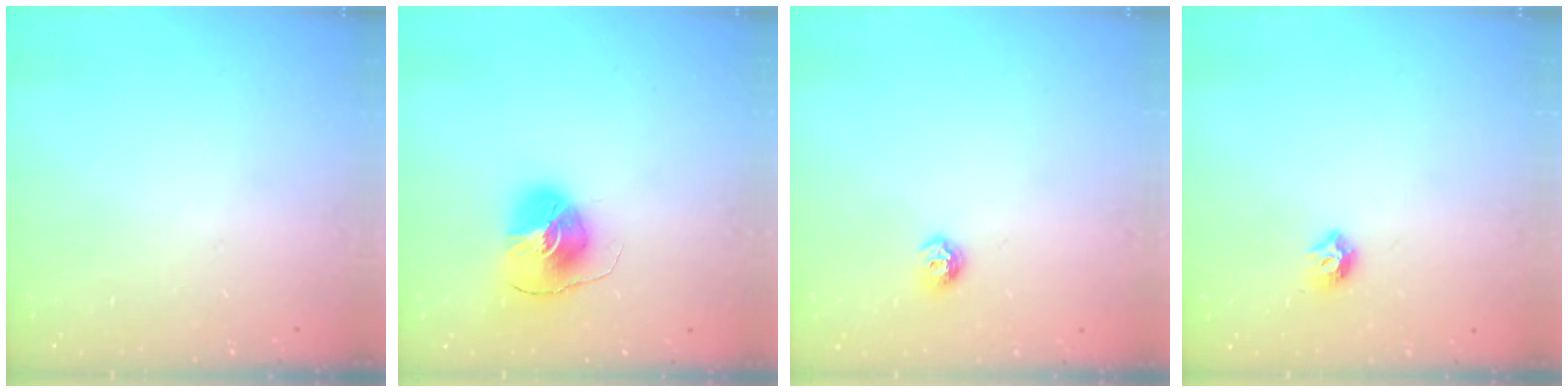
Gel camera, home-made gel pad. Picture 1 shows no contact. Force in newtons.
{"total": 8.3, "press": 8.2, "slide": 0.9}
{"total": 6.4, "press": 6.3, "slide": 0.9}
{"total": 5.8, "press": 5.7, "slide": 0.9}